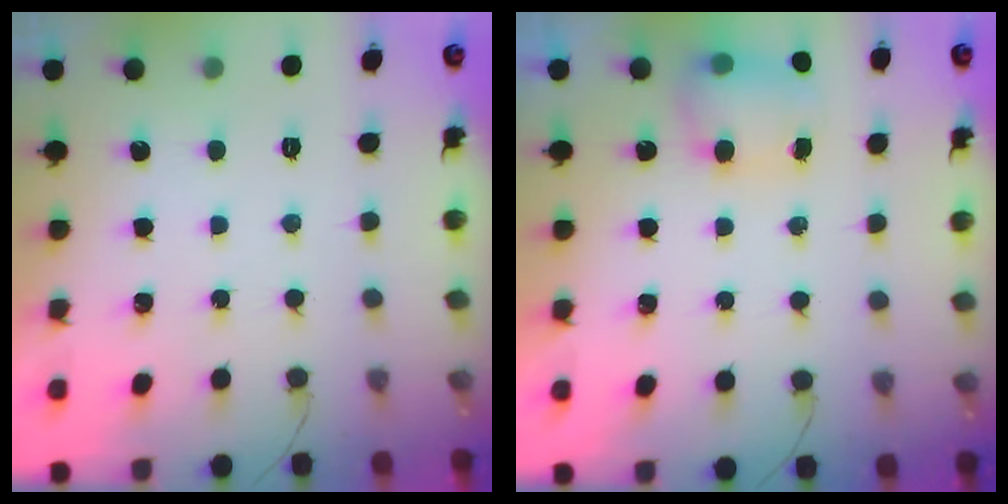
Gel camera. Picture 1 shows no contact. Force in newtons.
{"total": 6.3, "press": 6.3, "slide": 0.7}